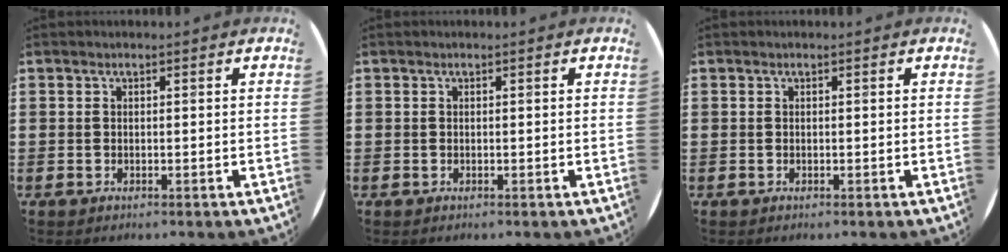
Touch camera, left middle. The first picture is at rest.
{"total": 0.0}
{"total": 0.0}